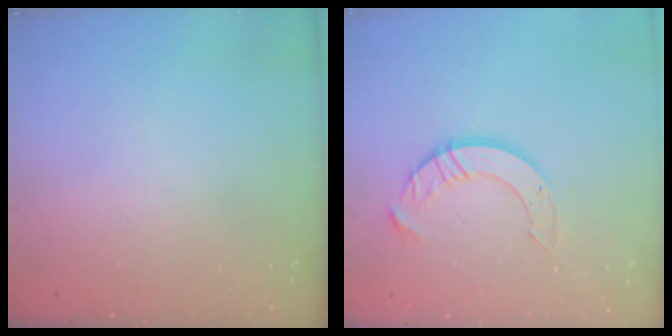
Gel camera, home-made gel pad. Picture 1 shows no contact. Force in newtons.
{"total": 10.5, "press": 10.5, "slide": 0.9}